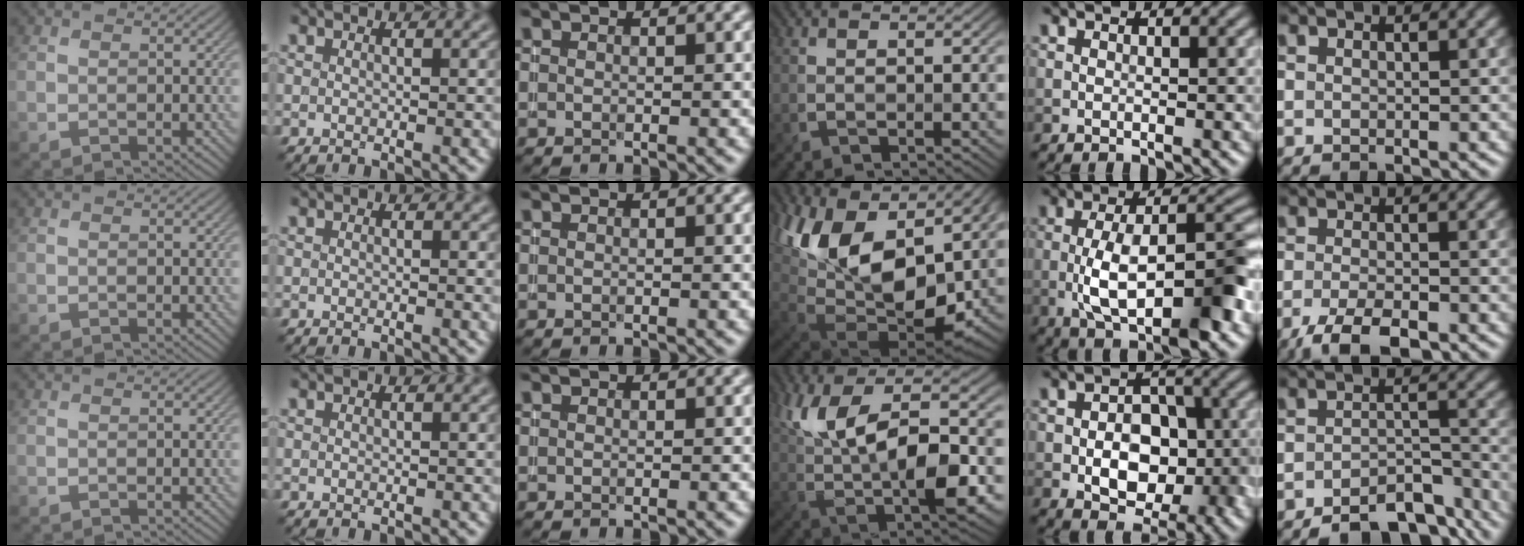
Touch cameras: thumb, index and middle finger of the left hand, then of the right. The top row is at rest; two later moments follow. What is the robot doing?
{"motion": "insert", "object": "backpack"}